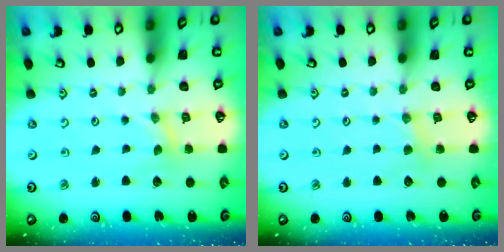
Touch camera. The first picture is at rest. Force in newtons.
{"total": 2.5, "press": 2.5, "slide": 0.4}